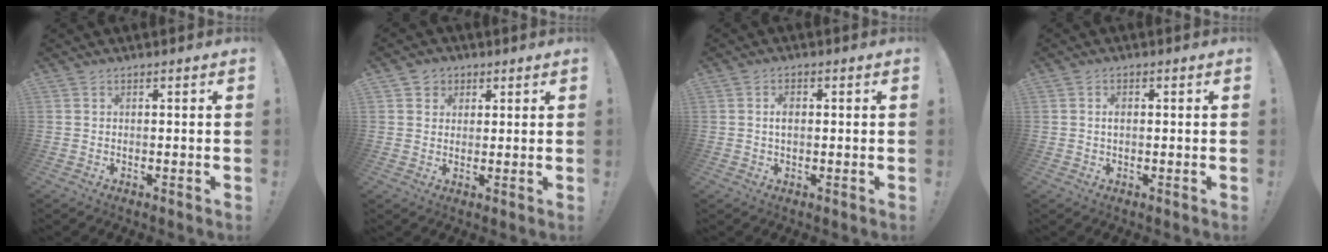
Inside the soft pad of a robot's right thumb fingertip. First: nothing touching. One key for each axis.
{"total": 6.2, "fx": 2.9, "fy": 5.1, "fz": 1.8, "tx": -0.023, "ty": -0.011, "tz": 0.057}
{"total": 2.4, "fx": 0.3, "fy": 1.3, "fz": 1.9, "tx": -0.025, "ty": 0.000, "tz": 0.001}
{"total": 1.3, "fx": 0.2, "fy": 0.8, "fz": 1.1, "tx": -0.016, "ty": 0.003, "tz": 0.001}